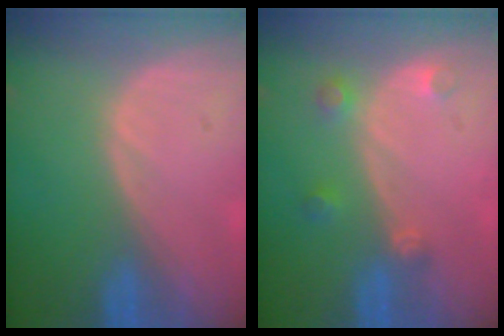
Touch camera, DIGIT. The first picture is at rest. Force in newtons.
{"total": 2.6, "press": 2.6, "slide": 0.2}